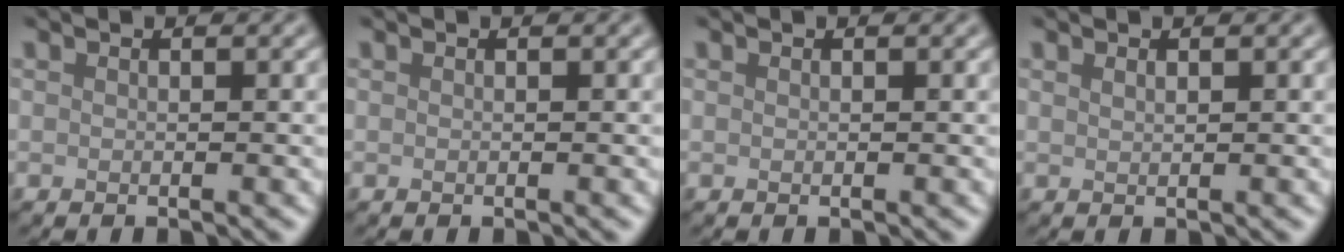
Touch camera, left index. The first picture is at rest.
{"total": 0.0}
{"total": 0.0}
{"total": 0.5, "force": [0.4, 0.2, 0.3], "torque": [-0.005, -0.001, 0.009]}